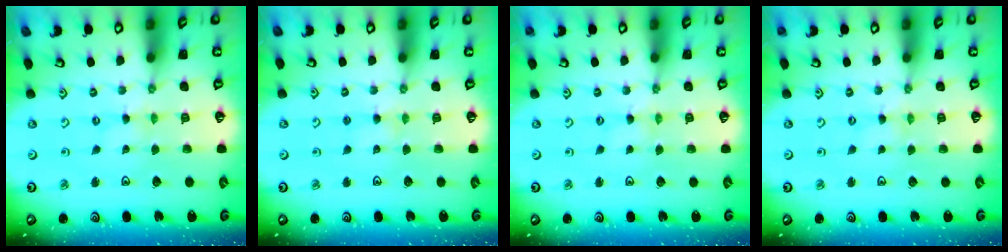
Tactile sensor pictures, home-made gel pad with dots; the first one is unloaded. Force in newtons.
{"total": 2.4, "press": 2.4, "slide": 0.3}
{"total": 1.2, "press": 1.1, "slide": 0.2}
{"total": 1.2, "press": 1.1, "slide": 0.2}